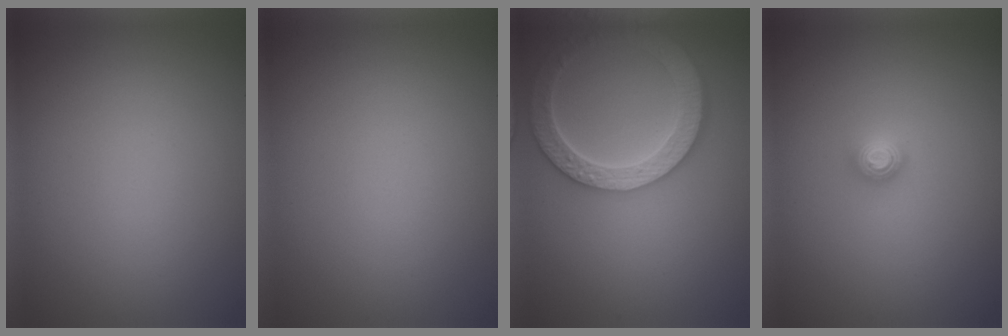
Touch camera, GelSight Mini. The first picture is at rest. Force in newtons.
{"total": 0.0}
{"total": 5.9, "press": 5.3, "slide": 2.8}
{"total": 1.1, "press": 1.1, "slide": 0.1}